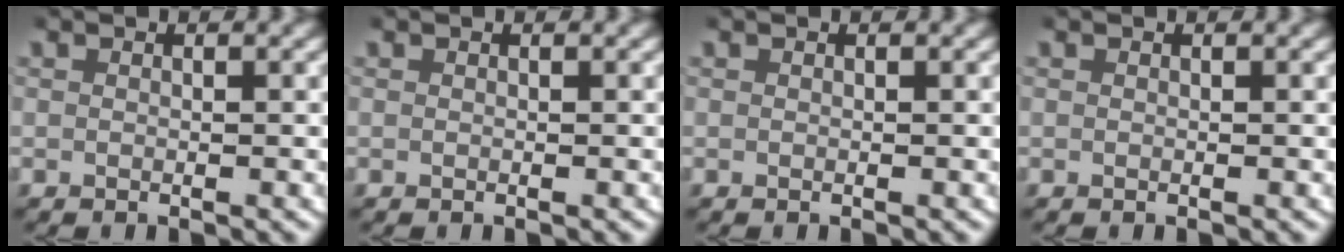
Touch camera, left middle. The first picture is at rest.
{"total": 0.0}
{"total": 0.0}
{"total": 0.0}